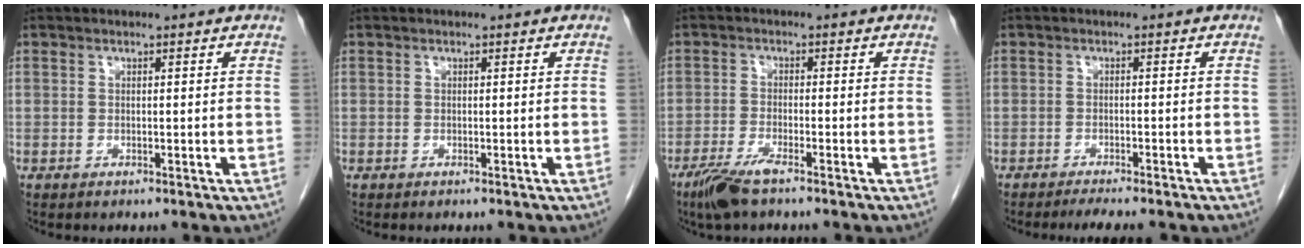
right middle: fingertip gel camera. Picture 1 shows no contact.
{"total": 0.0}
{"total": 4.7, "force": [-3.3, 0.5, 3.3], "torque": [-0.073, -0.011, -0.065]}
{"total": 5.1, "force": [-4.4, 0.2, 2.6], "torque": [-0.031, -0.009, -0.060]}